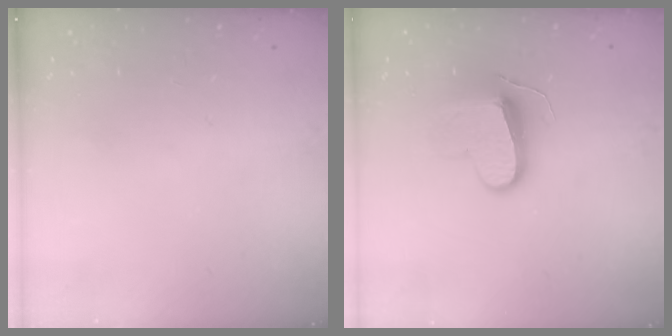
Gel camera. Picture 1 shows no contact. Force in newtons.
{"total": 10.3, "press": 10.2, "slide": 1.2}